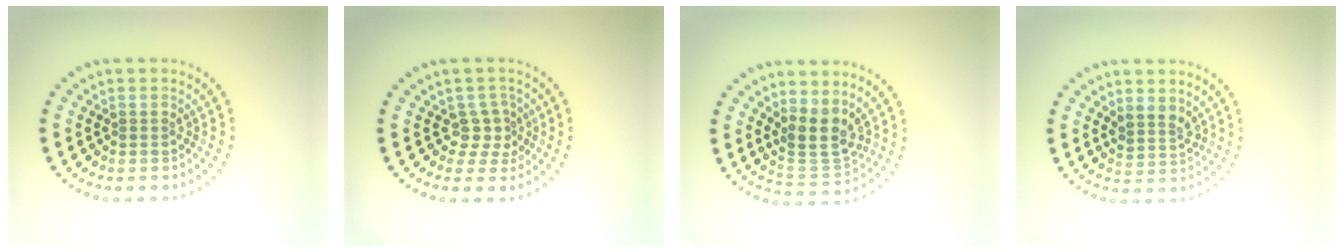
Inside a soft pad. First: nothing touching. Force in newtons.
{"total": 2.1, "press": 1.5, "slide": 1.5}
{"total": 3.6, "press": 2.9, "slide": 2.0}
{"total": 1.9, "press": 1.6, "slide": 1.1}